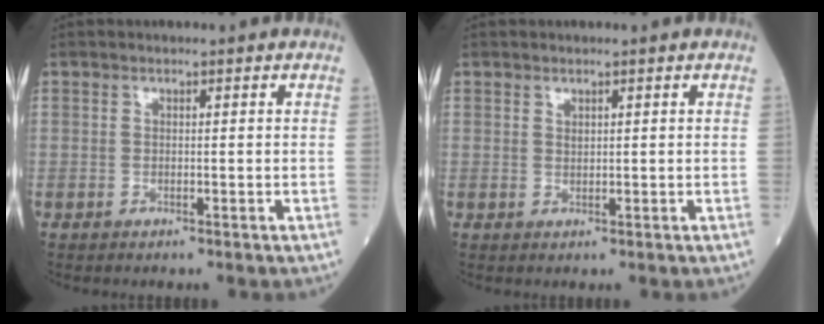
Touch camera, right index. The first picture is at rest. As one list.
[{"total": 0.6, "force": [0.5, 0.2, 0.3], "torque": [-0.008, -0.003, 0.012]}]